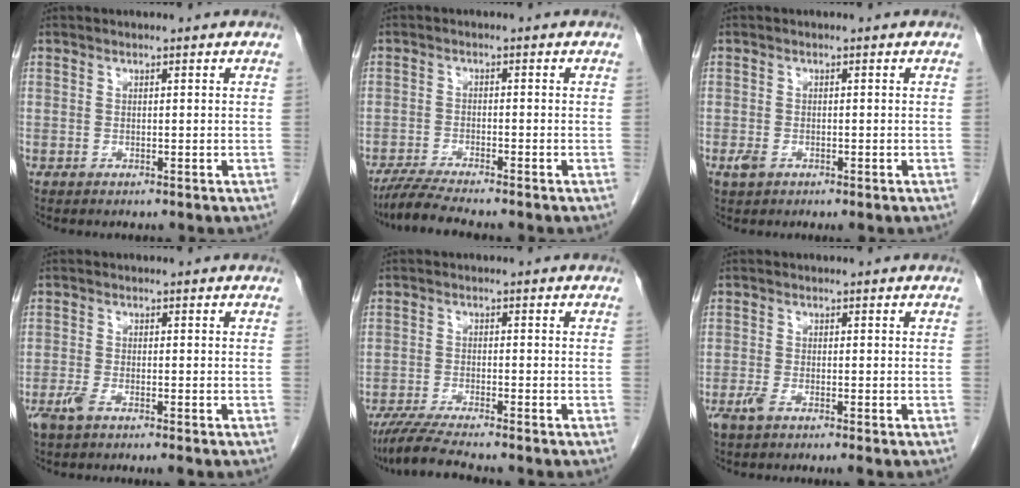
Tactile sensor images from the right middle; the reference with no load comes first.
{"total": 5.3, "force": [-4.6, -0.7, 2.5], "torque": [-0.050, -0.022, -0.085]}
{"total": 1.3, "force": [-0.6, 0.7, 1.0], "torque": [-0.023, -0.002, -0.006]}
{"total": 2.7, "force": [-1.8, 0.3, 1.9], "torque": [-0.043, -0.006, -0.038]}
{"total": 5.8, "force": [-5.0, -1.1, 2.8], "torque": [-0.053, -0.026, -0.092]}
{"total": 2.0, "force": [-1.3, 0.0, 1.5], "torque": [-0.036, -0.006, -0.030]}